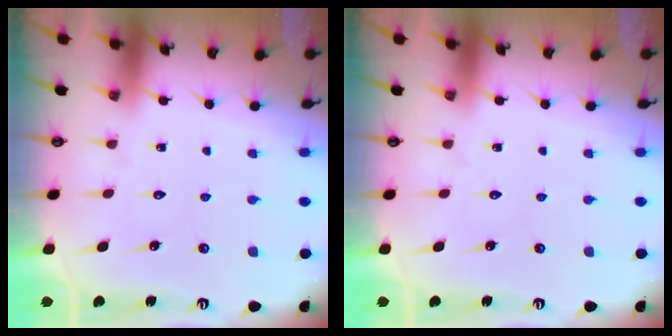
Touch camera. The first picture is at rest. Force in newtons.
{"total": 0.0}